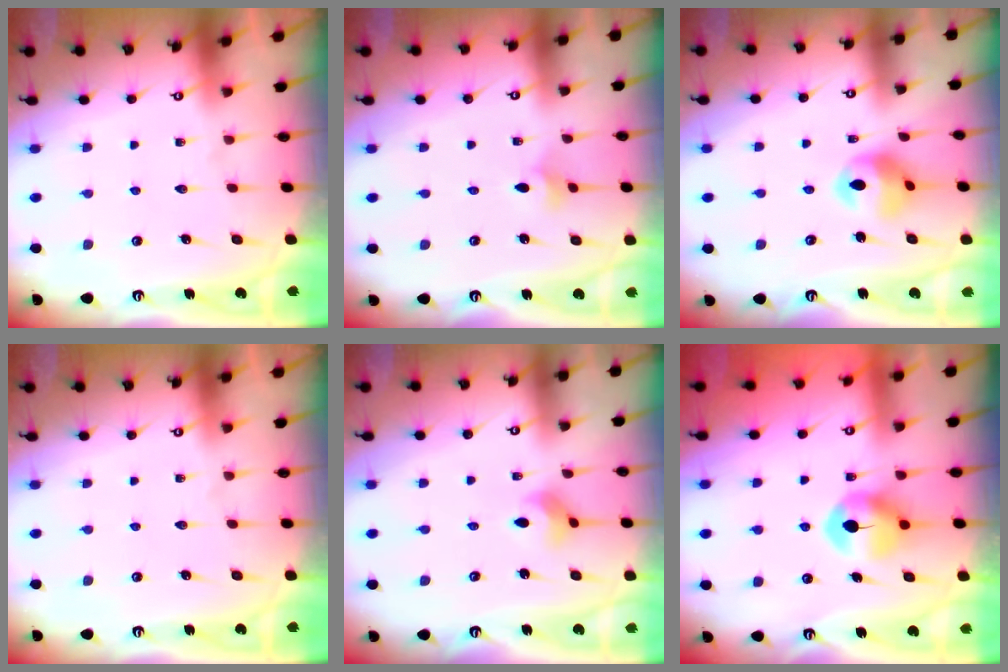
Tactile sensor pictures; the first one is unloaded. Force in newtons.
{"total": 3.4, "press": 3.3, "slide": 0.7}
{"total": 11.3, "press": 11.2, "slide": 1.2}
{"total": 0.0}
{"total": 3.6, "press": 3.6, "slide": 0.6}
{"total": 8.8, "press": 8.8, "slide": 0.5}